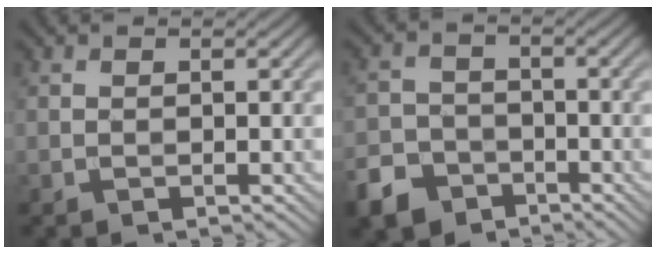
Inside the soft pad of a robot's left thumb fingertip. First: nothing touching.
{"total": 6.3, "force": [-4.2, 4.2, 2.1], "torque": [-0.048, -0.008, -0.088]}